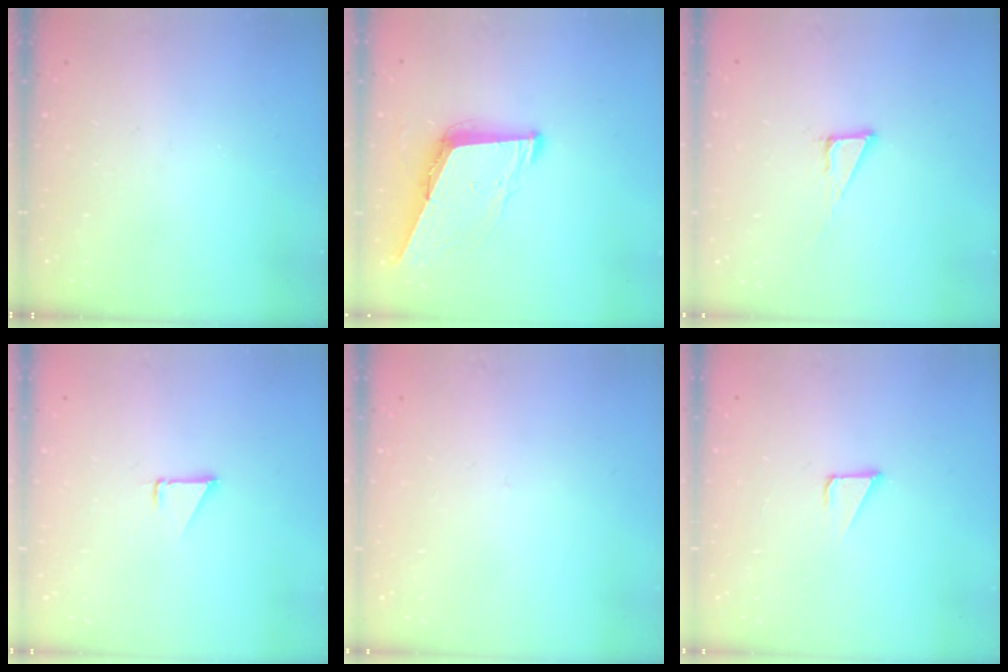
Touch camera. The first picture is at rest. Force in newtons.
{"total": 8.6, "press": 7.7, "slide": 3.8}
{"total": 3.9, "press": 3.9, "slide": 0.2}
{"total": 1.3, "press": 1.3, "slide": 0.1}
{"total": 2.7, "press": 2.7, "slide": 0.3}
{"total": 2.1, "press": 2.1, "slide": 0.1}